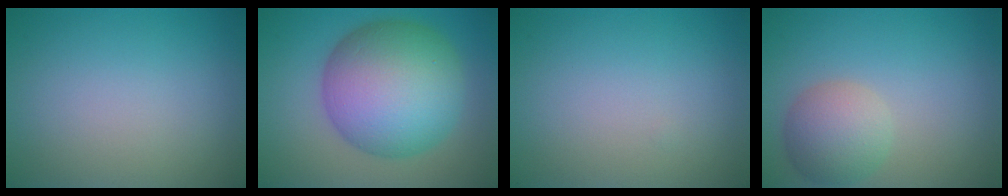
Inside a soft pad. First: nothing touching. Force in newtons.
{"total": 12.9, "press": 12.9, "slide": 0.1}
{"total": 0.0}
{"total": 4.1, "press": 4.1, "slide": 0.3}